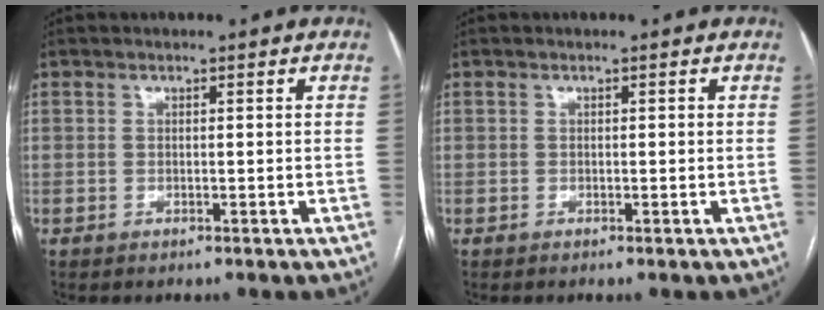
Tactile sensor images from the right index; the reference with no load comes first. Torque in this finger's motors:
{"motor_torque": [-0.14, 0.03, -0.03, -0.01]}